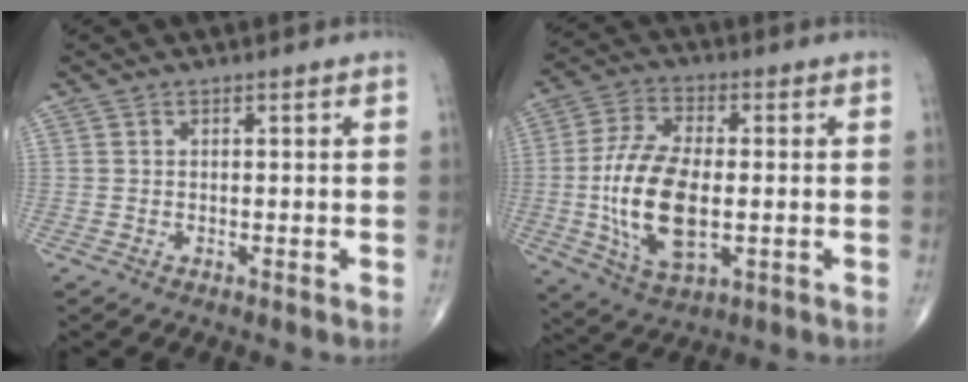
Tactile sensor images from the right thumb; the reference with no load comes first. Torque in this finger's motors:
{"motor_torque": [2.00, 2.97, 1.36, -0.38, 0.44]}